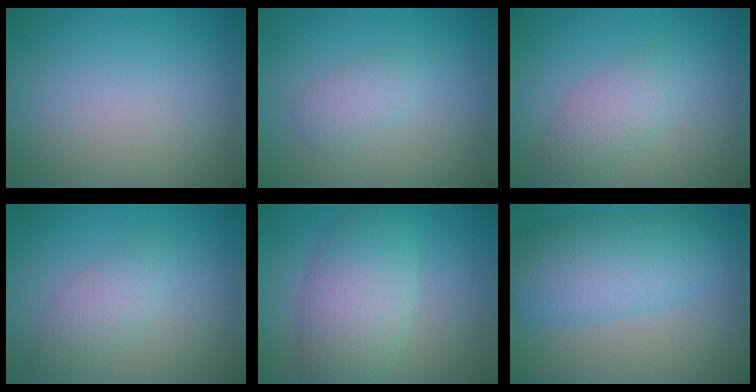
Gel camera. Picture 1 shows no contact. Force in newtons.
{"total": 2.0, "press": 2.0, "slide": 0.0}
{"total": 2.9, "press": 2.8, "slide": 0.3}
{"total": 2.5, "press": 2.5, "slide": 0.0}
{"total": 6.1, "press": 6.0, "slide": 0.2}
{"total": 6.7, "press": 6.7, "slide": 0.1}